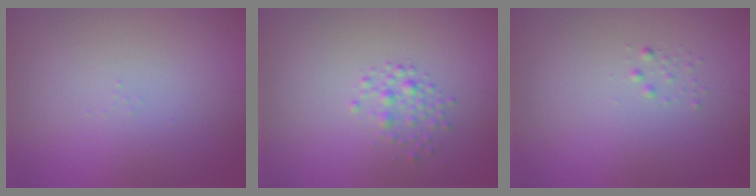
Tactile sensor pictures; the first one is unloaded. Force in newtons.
{"total": 1.6, "press": 1.6, "slide": 0.1}
{"total": 0.6, "press": 0.6, "slide": 0.0}